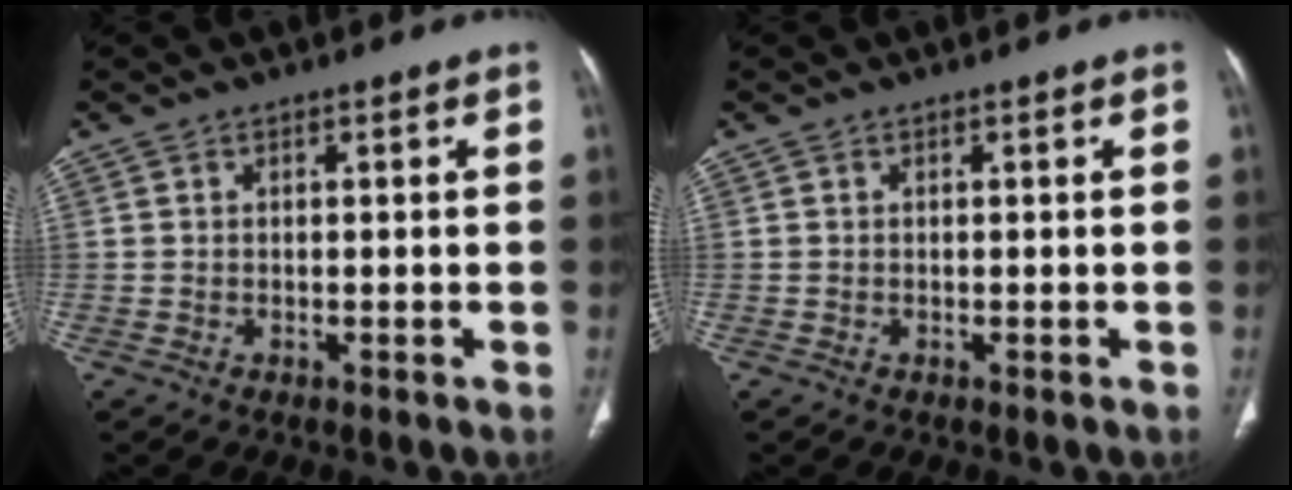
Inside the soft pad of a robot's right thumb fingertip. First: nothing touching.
{"total": 0.0}